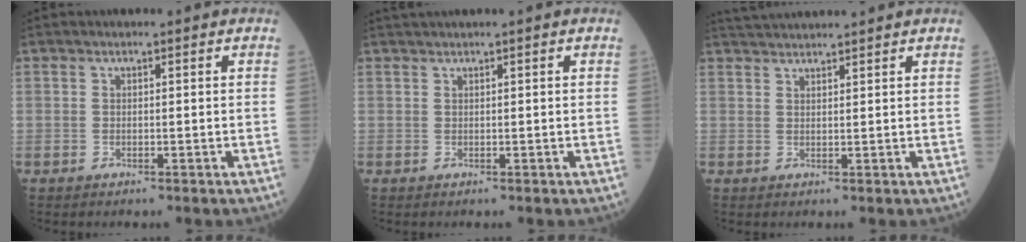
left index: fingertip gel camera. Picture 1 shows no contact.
{"total": 1.6, "force": [1.3, -0.5, 0.7], "torque": [-0.015, 0.014, 0.033]}
{"total": 6.0, "force": [5.7, -0.5, 1.7], "torque": [-0.031, 0.034, 0.093]}